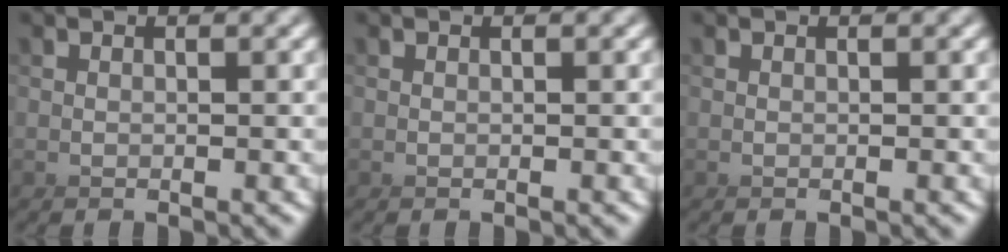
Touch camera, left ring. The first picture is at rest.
{"total": 0.0}
{"total": 0.0}